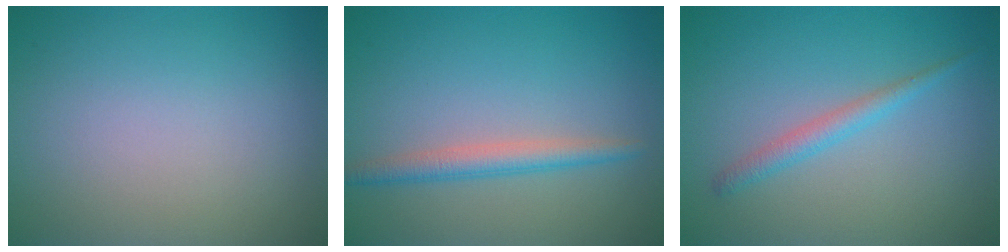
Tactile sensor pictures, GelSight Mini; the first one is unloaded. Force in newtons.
{"total": 2.4, "press": 2.4, "slide": 0.1}
{"total": 1.8, "press": 1.8, "slide": 0.1}